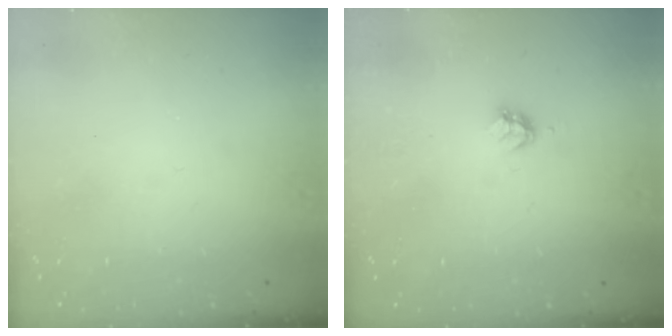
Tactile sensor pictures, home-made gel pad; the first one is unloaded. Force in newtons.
{"total": 3.2, "press": 3.1, "slide": 0.5}